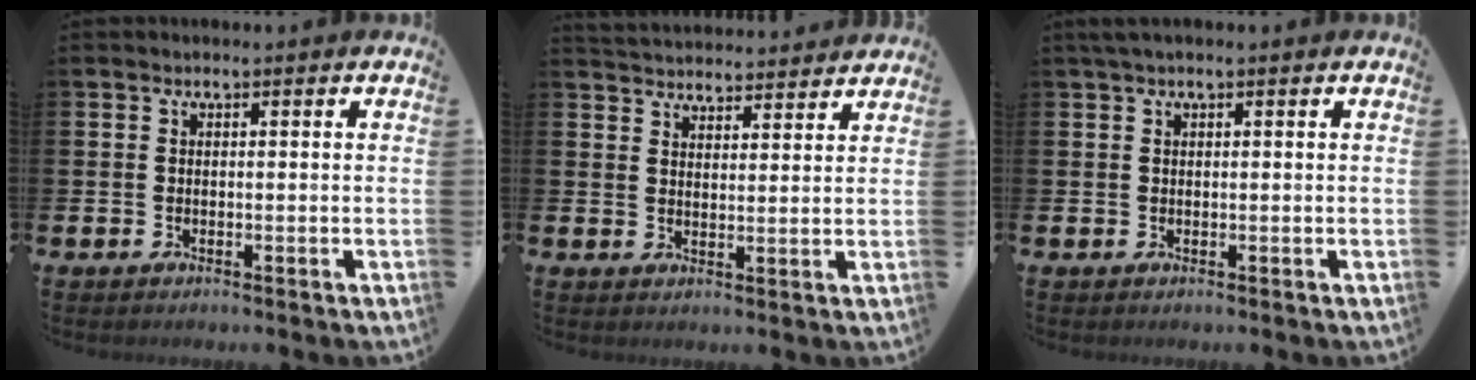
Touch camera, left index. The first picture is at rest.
{"total": 4.3, "force": [4.2, 0.5, -0.3], "torque": [-0.005, -0.027, 0.077]}
{"total": 0.9, "force": [0.6, 0.1, 0.7], "torque": [-0.016, 0.004, 0.011]}